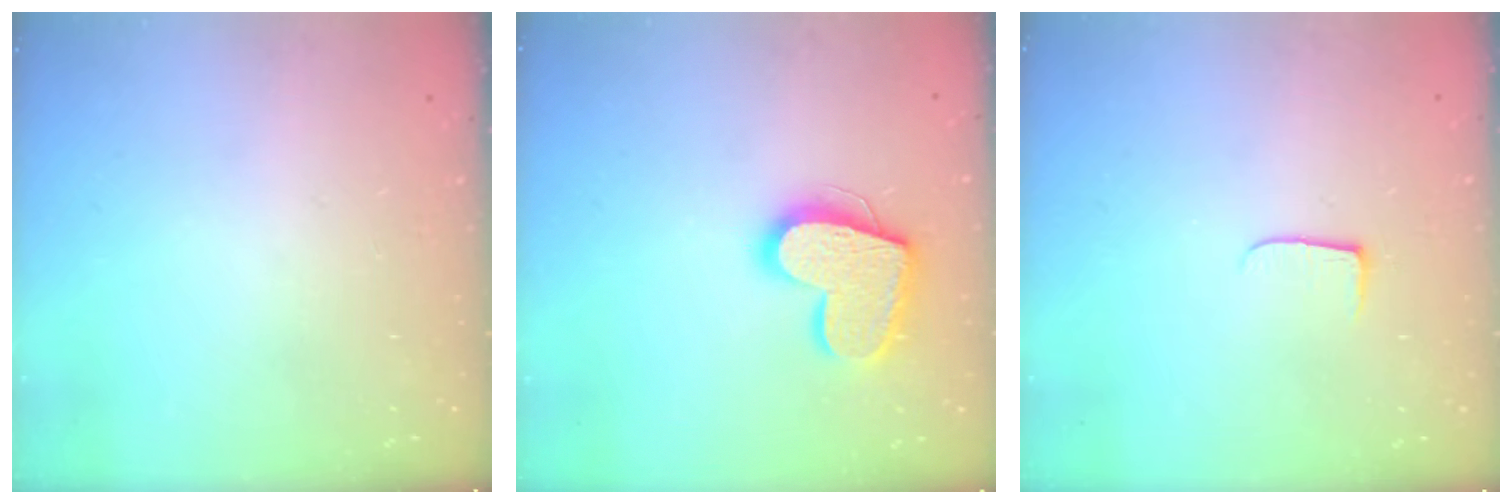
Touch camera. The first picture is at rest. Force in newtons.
{"total": 15.8, "press": 15.7, "slide": 1.4}
{"total": 5.6, "press": 5.5, "slide": 0.7}